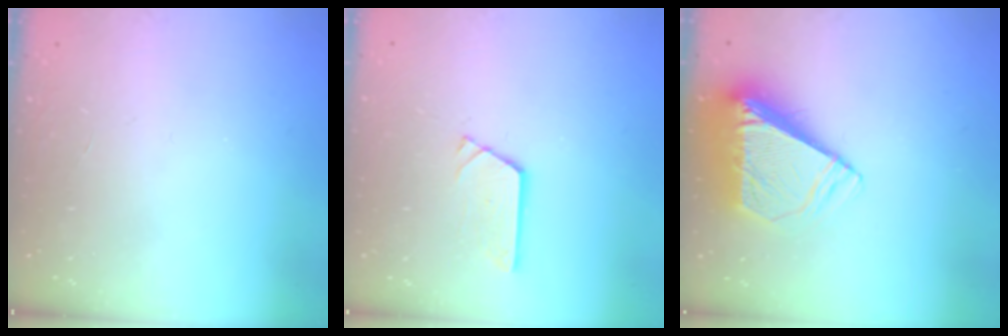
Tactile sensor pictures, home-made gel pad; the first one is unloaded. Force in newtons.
{"total": 2.9, "press": 2.9, "slide": 0.2}
{"total": 9.9, "press": 9.8, "slide": 1.2}